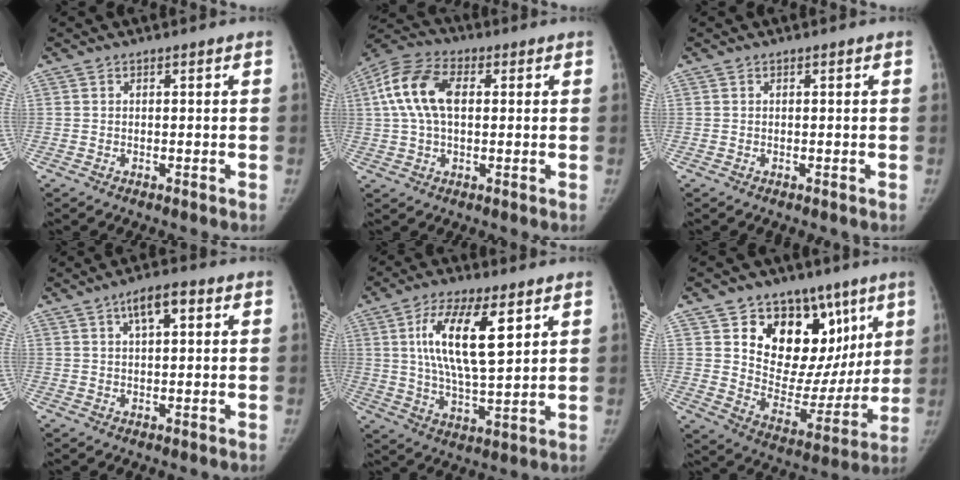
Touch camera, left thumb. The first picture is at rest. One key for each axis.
{"total": 12.3, "fx": 2.1, "fy": 7.4, "fz": 9.6, "tx": -0.198, "ty": 0.026, "tz": 0.033}
{"total": 0.0}
{"total": 5.5, "fx": 2.1, "fy": 2.2, "fz": 4.5, "tx": -0.065, "ty": 0.007, "tz": 0.031}
{"total": 14.8, "fx": 5.2, "fy": 5.4, "fz": 12.8, "tx": -0.219, "ty": -0.019, "tz": 0.094}
{"total": 21.8, "fx": 9.3, "fy": 15.2, "fz": 12.5, "tx": -0.111, "ty": -0.027, "tz": 0.152}